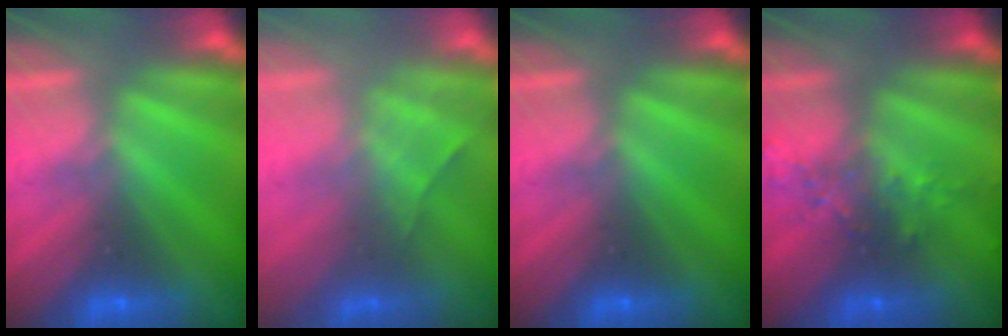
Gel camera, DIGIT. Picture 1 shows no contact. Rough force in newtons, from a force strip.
{"total": 2.3}
{"total": 0.0}
{"total": 2.4}